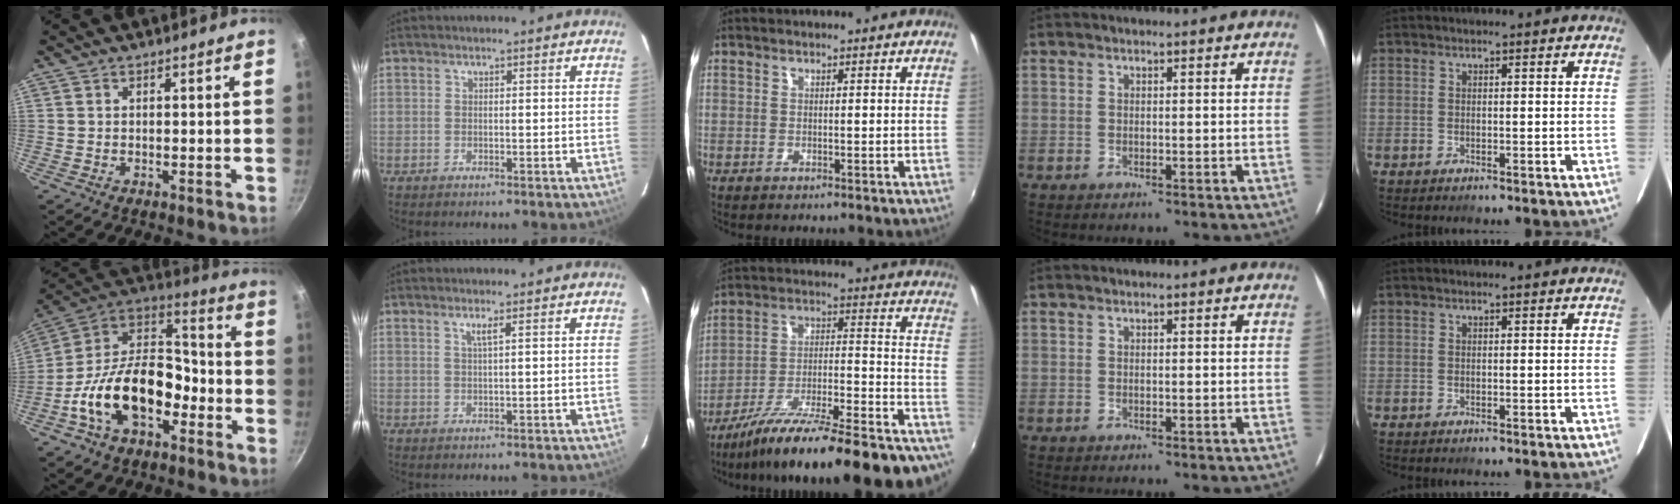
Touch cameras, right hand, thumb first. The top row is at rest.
{"thumb": {"total": 19.8, "force": [-7.6, 11.9, 13.9], "torque": [-0.213, 0.072, -0.148]}, "index": {"total": 1.5, "force": [0.6, -0.5, 1.2], "torque": [-0.022, -0.002, 0.011]}, "middle": {"total": 27.6, "force": [-23.1, 3.5, 14.8], "torque": [-0.187, -0.039, -0.339]}}